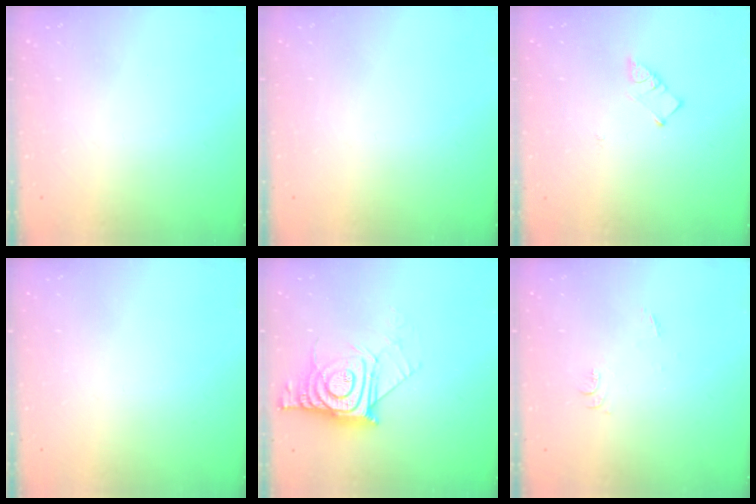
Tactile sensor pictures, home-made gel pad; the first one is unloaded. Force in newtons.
{"total": 0.0}
{"total": 3.3, "press": 3.3, "slide": 0.2}
{"total": 0.0}
{"total": 14.0, "press": 13.9, "slide": 1.3}
{"total": 6.4, "press": 6.4, "slide": 0.6}